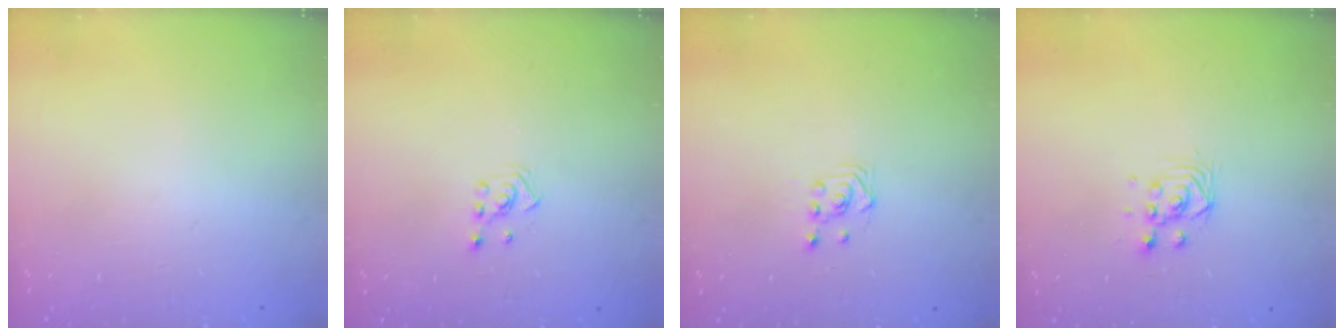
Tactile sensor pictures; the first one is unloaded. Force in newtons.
{"total": 2.1, "press": 1.9, "slide": 0.8}
{"total": 2.9, "press": 2.6, "slide": 1.4}
{"total": 3.0, "press": 3.0, "slide": 0.1}